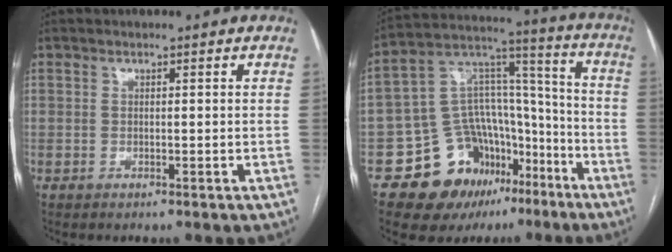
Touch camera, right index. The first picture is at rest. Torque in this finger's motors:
{"motor_torque": [-0.16, -0.18, -0.62, -0.21]}